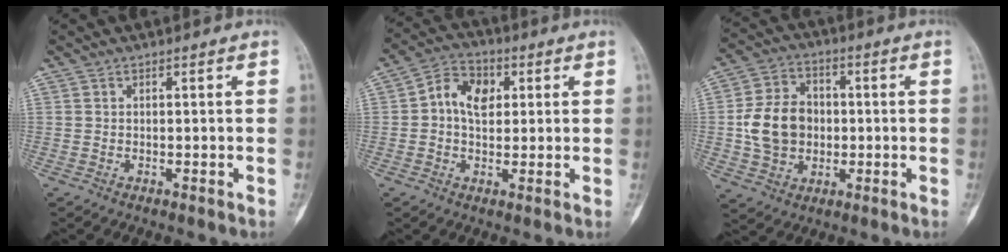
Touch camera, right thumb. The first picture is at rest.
{"total": 8.0, "force": [1.3, 5.8, 5.5], "torque": [-0.070, 0.012, 0.016]}
{"total": 12.2, "force": [-0.5, 9.8, 7.3], "torque": [-0.109, 0.015, -0.009]}